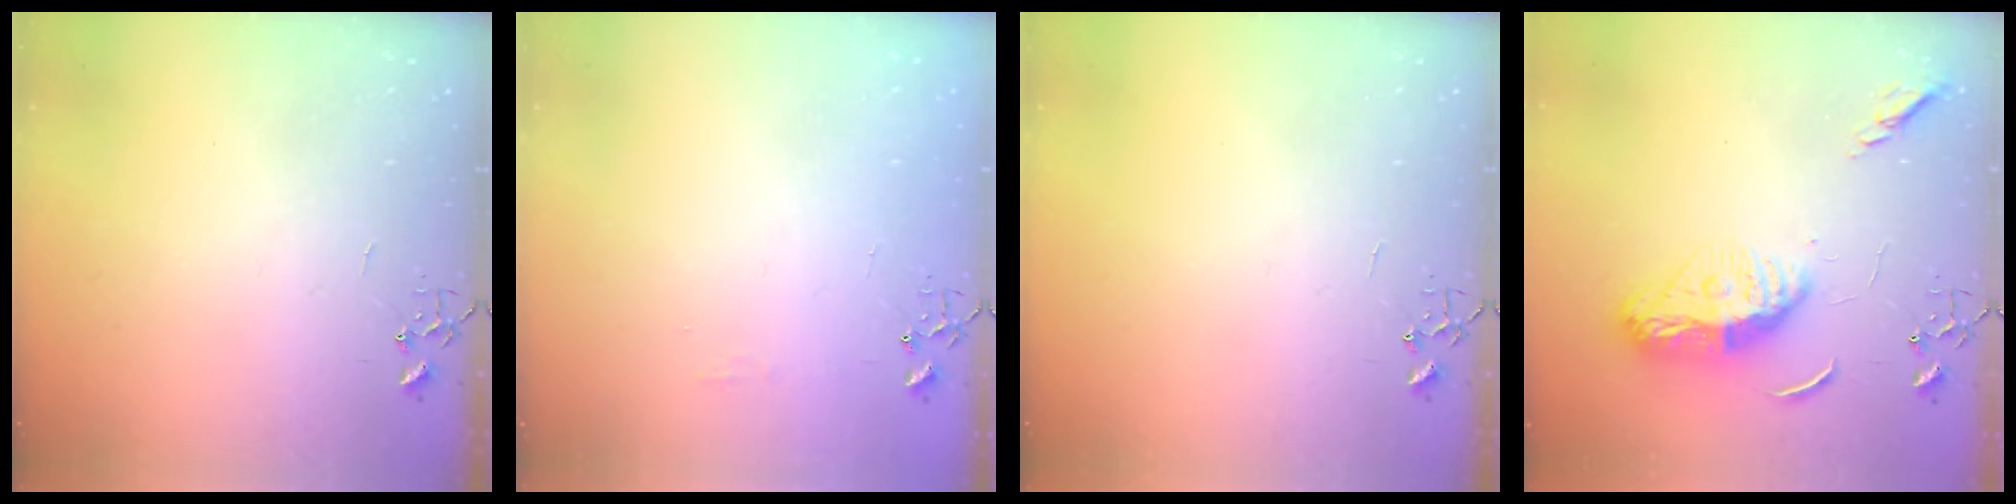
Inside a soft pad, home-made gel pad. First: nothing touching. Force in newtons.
{"total": 4.6, "press": 4.6, "slide": 0.7}
{"total": 0.0}
{"total": 13.7, "press": 13.6, "slide": 1.2}